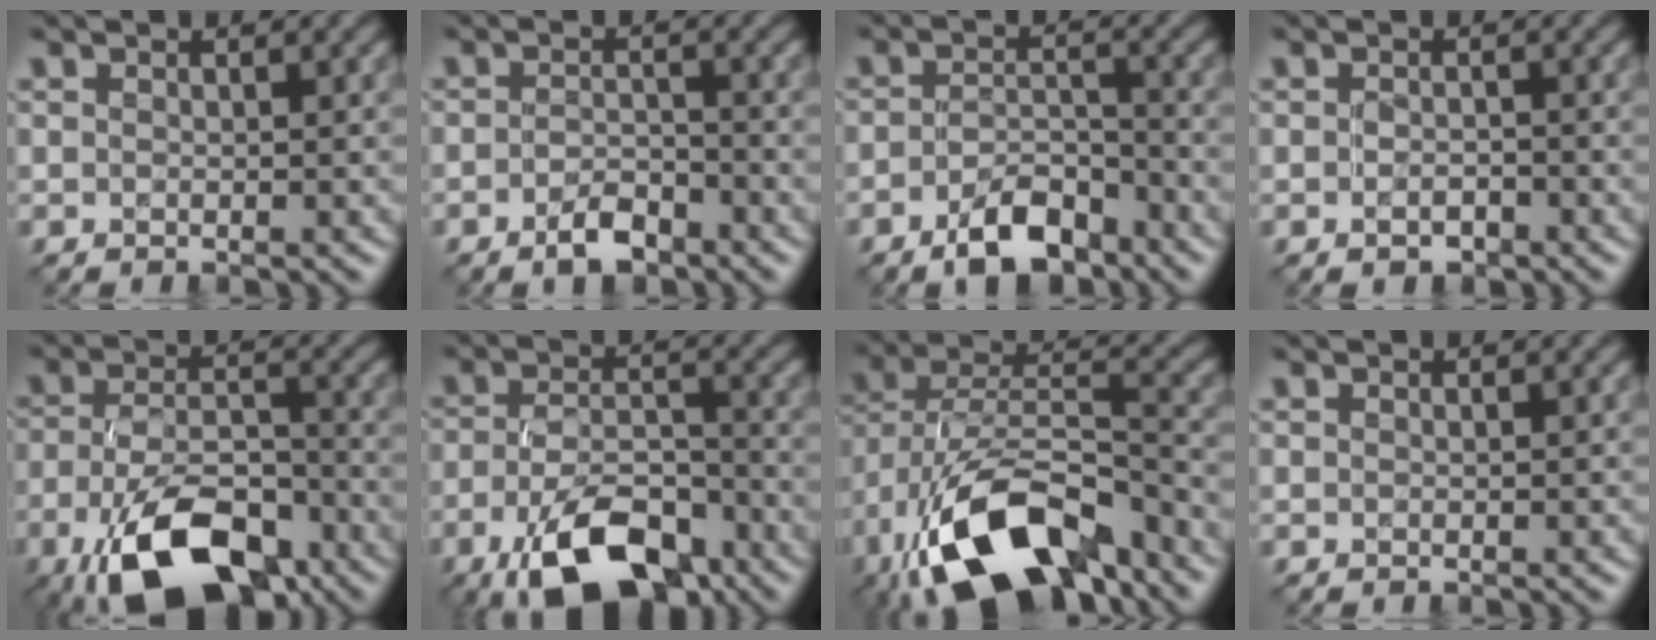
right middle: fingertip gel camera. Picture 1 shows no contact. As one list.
[{"total": 2.9, "force": [-1.9, 1.2, 1.7], "torque": [-0.030, 0.005, -0.037]}, {"total": 5.2, "force": [-3.5, 2.2, 3.2], "torque": [-0.054, 0.002, -0.062]}, {"total": 1.4, "force": [-0.7, 0.8, 0.9], "torque": [-0.017, 0.002, -0.013]}, {"total": 11.2, "force": [-6.9, 4.7, 7.4], "torque": [-0.145, -0.006, -0.121]}, {"total": 9.9, "force": [-6.0, 4.1, 6.8], "torque": [-0.126, -0.006, -0.103]}, {"total": 14.3, "force": [-8.5, 6.4, 9.5], "torque": [-0.174, -0.001, -0.149]}, {"total": 0.0}]